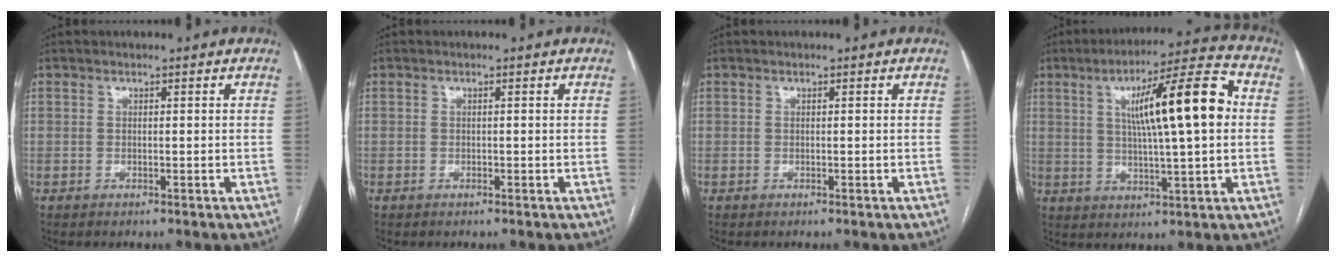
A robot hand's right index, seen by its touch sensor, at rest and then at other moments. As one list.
[{"total": 0.0}, {"total": 0.0}, {"total": 15.0, "force": [2.8, 1.2, 14.7], "torque": [-0.232, 0.023, 0.042]}]